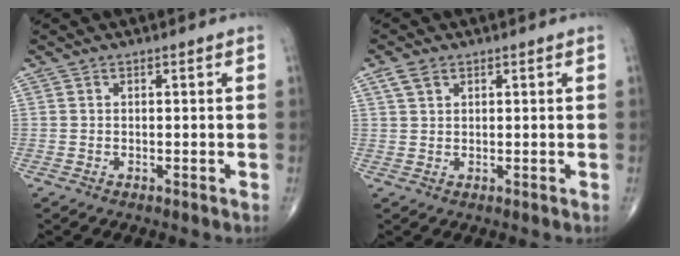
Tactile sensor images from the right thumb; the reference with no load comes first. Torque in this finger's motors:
{"motor_torque": [-0.04, 0.03, 0.03, -0.04, 0.00]}